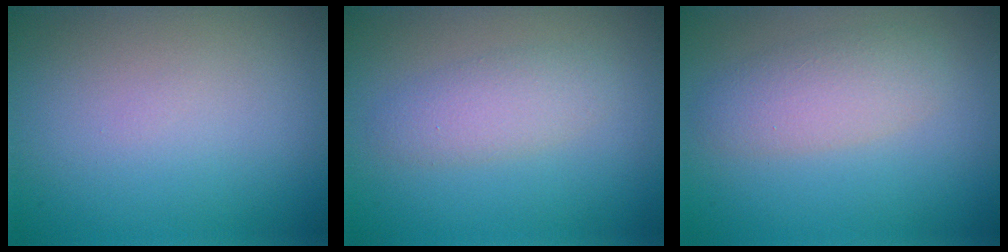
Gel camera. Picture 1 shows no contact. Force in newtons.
{"total": 2.5, "press": 2.5, "slide": 0.1}
{"total": 3.2, "press": 3.2, "slide": 0.2}